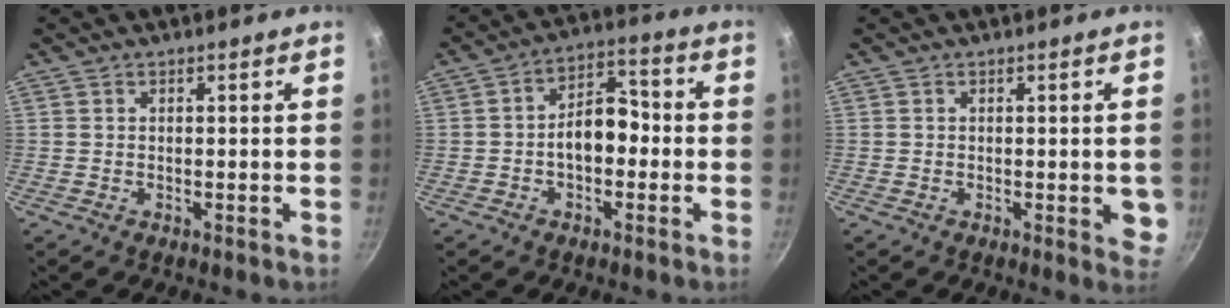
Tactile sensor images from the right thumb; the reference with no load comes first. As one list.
[{"total": 8.6, "force": [-1.5, 5.5, 6.5], "torque": [-0.061, 0.038, -0.035]}, {"total": 4.5, "force": [-0.5, 1.8, 4.1], "torque": [-0.038, -0.007, -0.007]}]